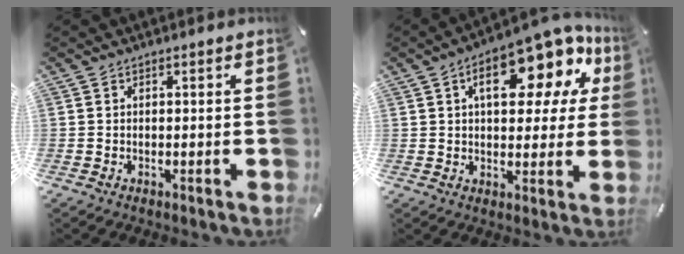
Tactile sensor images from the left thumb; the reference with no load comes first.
{"total": 17.7, "force": [8.6, 8.4, 13.0], "torque": [-0.178, -0.051, 0.139]}